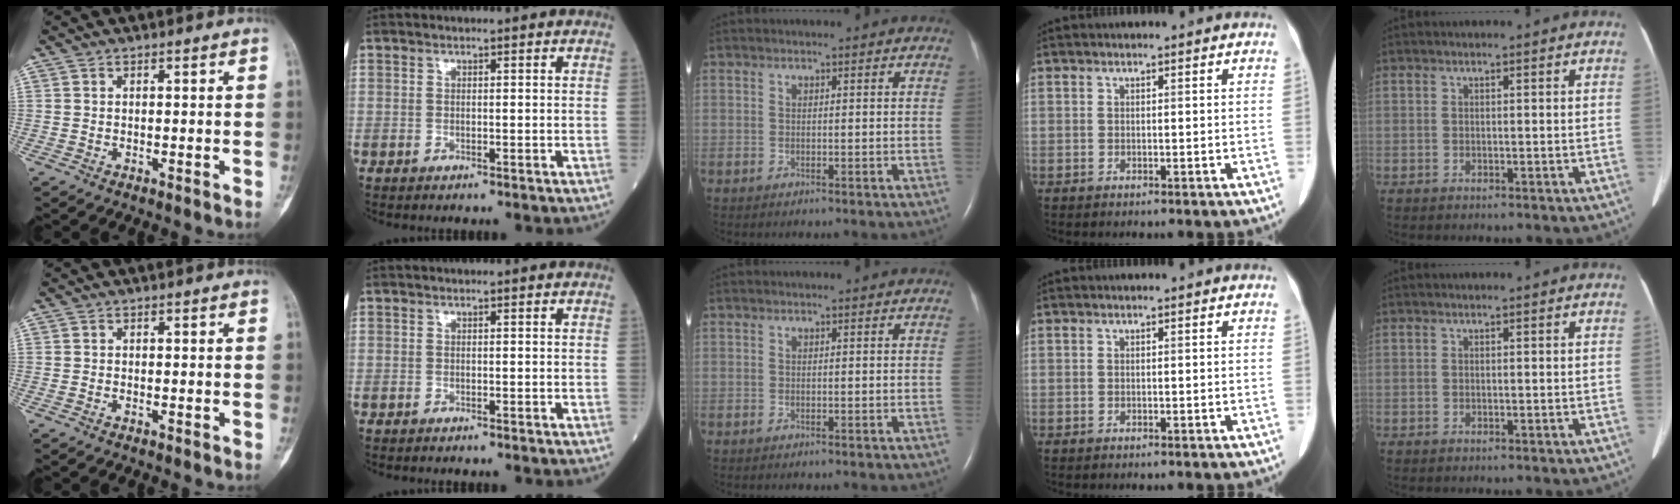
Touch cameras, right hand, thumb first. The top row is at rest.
{}